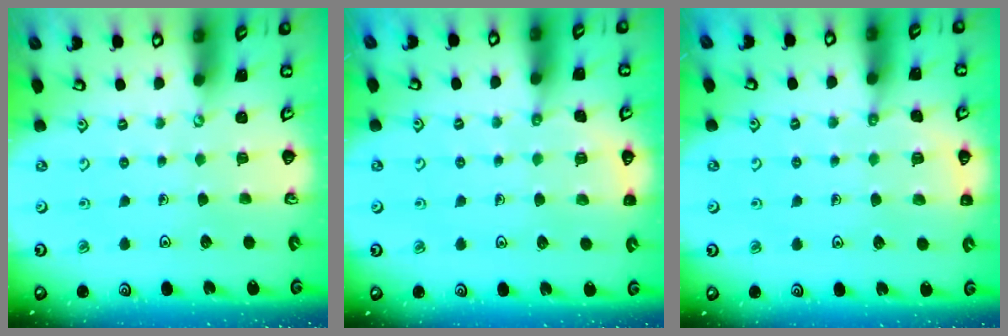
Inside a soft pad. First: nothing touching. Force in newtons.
{"total": 6.4, "press": 6.1, "slide": 1.8}
{"total": 8.2, "press": 7.9, "slide": 2.1}